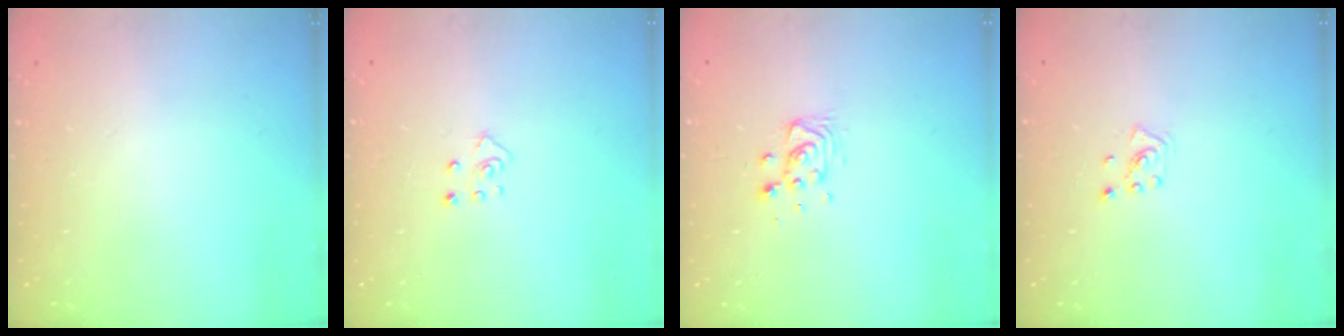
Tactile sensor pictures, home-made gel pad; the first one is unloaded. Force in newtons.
{"total": 3.9, "press": 3.8, "slide": 0.3}
{"total": 9.3, "press": 9.0, "slide": 2.3}
{"total": 2.2, "press": 2.2, "slide": 0.3}